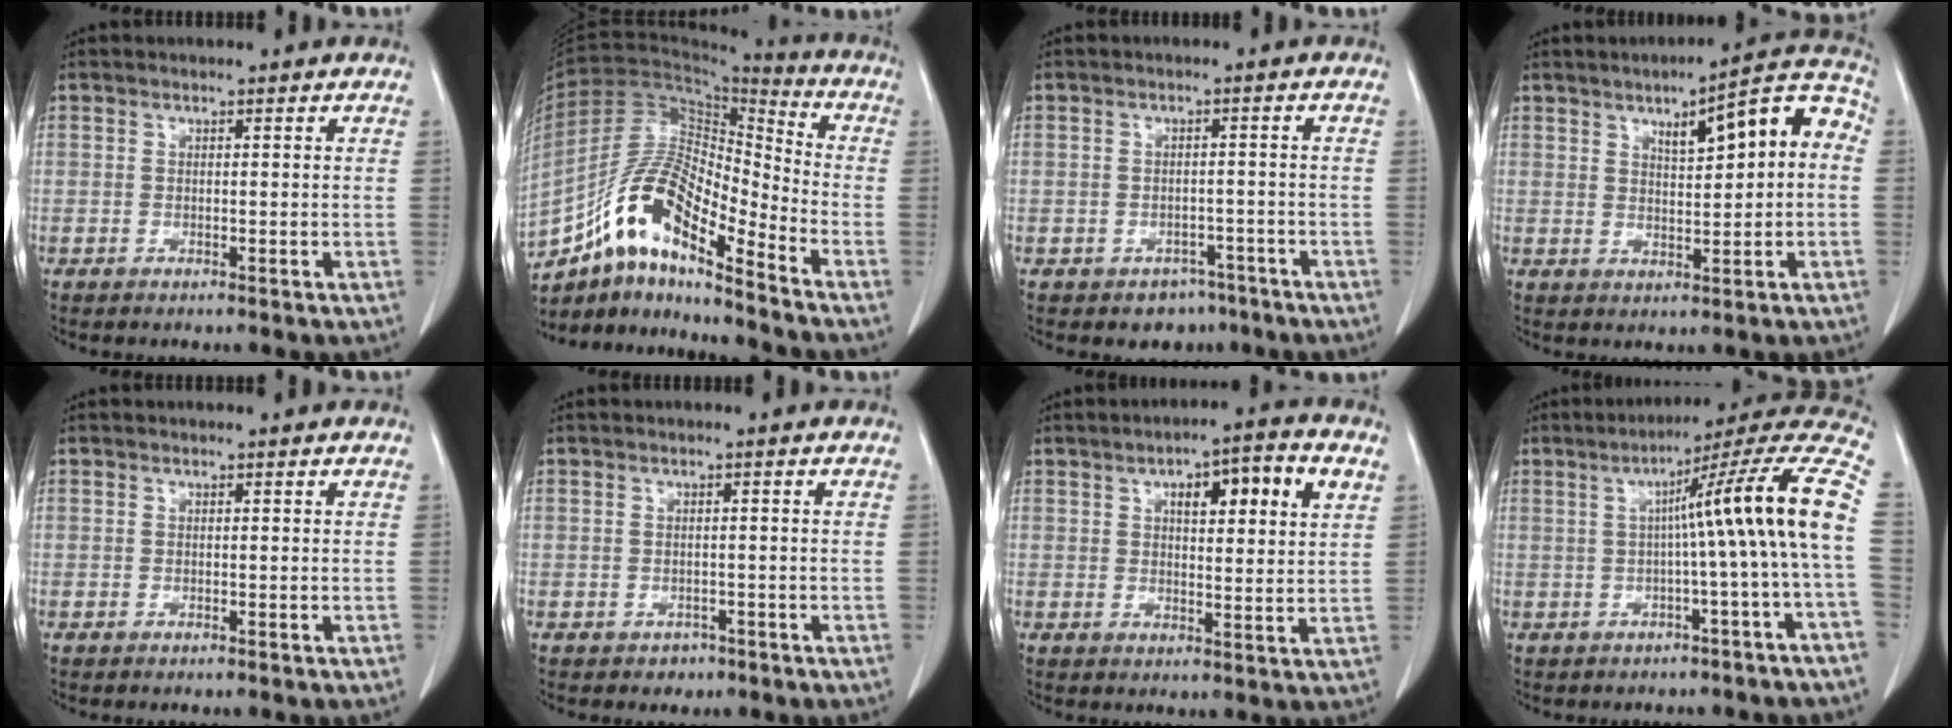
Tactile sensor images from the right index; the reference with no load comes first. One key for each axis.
{"total": 13.8, "fx": -9.8, "fy": 3.2, "fz": 9.2, "tx": -0.180, "ty": 0.023, "tz": -0.177}
{"total": 4.2, "fx": -2.8, "fy": 3.1, "fz": 0.5, "tx": 0.004, "ty": 0.014, "tz": -0.034}
{"total": 10.2, "fx": 2.3, "fy": 2.6, "fz": 9.6, "tx": -0.125, "ty": 0.035, "tz": 0.028}
{"total": 0.0}
{"total": 1.7, "fx": -1.0, "fy": 1.4, "fz": 0.3, "tx": -0.002, "ty": 0.004, "tz": -0.012}
{"total": 9.8, "fx": 4.1, "fy": 2.1, "fz": 8.6, "tx": -0.128, "ty": 0.018, "tz": 0.057}
{"total": 15.1, "fx": 0.2, "fy": -1.8, "fz": 14.9, "tx": -0.188, "ty": 0.032, "tz": -0.006}